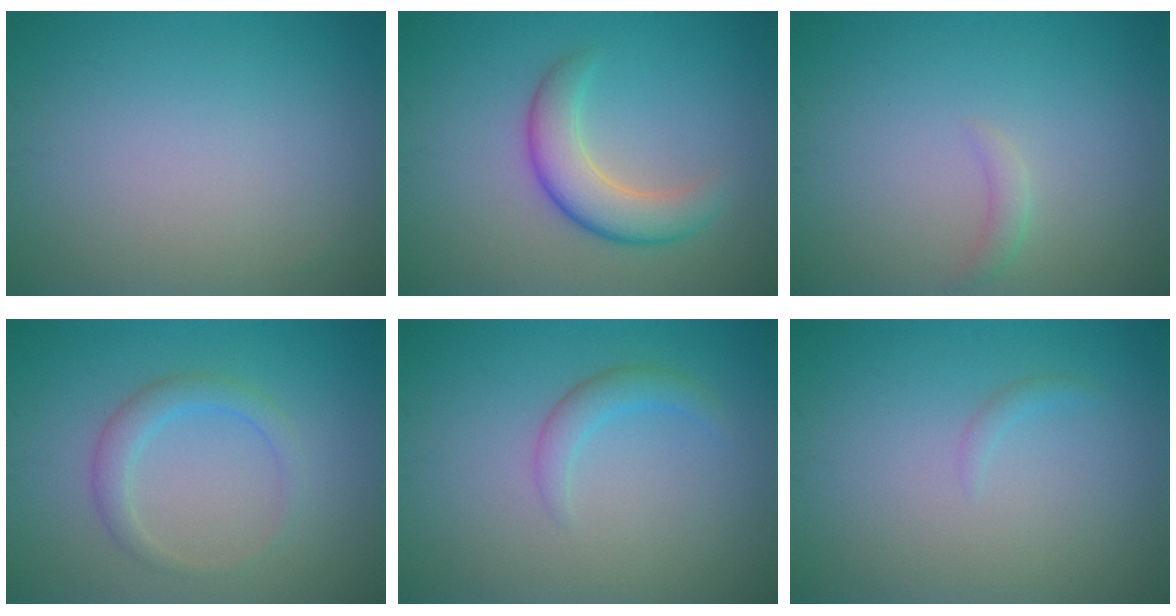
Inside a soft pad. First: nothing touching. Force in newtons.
{"total": 4.4, "press": 4.3, "slide": 0.3}
{"total": 1.0, "press": 1.0, "slide": 0.1}
{"total": 2.3, "press": 2.3, "slide": 0.2}
{"total": 1.8, "press": 1.8, "slide": 0.0}
{"total": 0.6, "press": 0.6, "slide": 0.1}